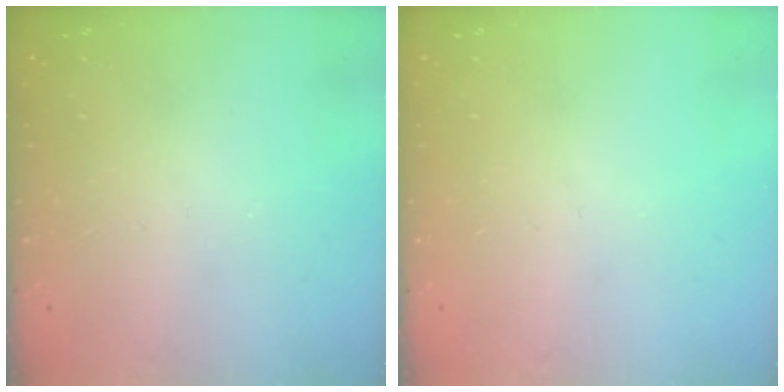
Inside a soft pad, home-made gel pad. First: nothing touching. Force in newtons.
{"total": 0.0}